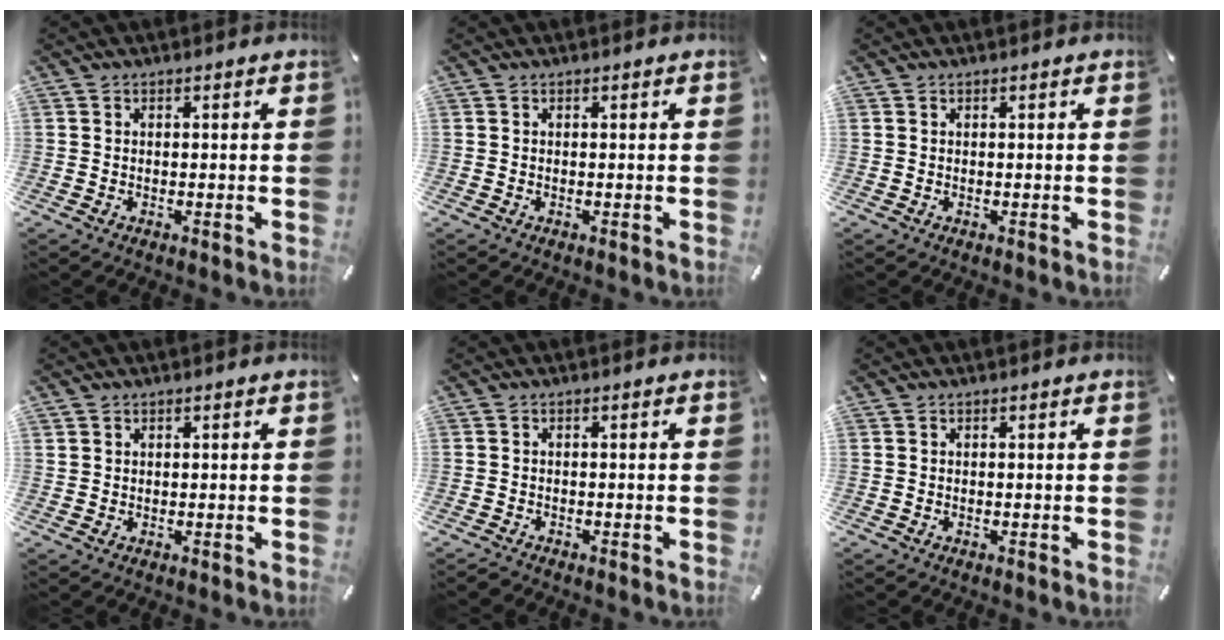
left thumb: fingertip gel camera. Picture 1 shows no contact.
{"total": 0.0}
{"total": 0.0}
{"total": 0.7, "force": [0.5, 0.5, -0.1], "torque": [0.001, 0.001, 0.011]}
{"total": 0.9, "force": [-0.9, 0.1, 0.0], "torque": [-0.001, 0.002, -0.019]}
{"total": 0.0}